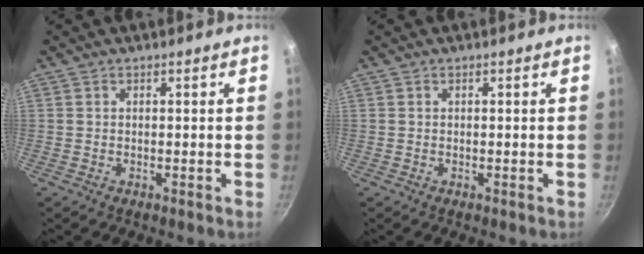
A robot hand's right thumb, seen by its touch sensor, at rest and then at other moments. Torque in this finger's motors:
{"motor_torque": [-0.01, 0.01, 0.00, 0.00, 0.00]}